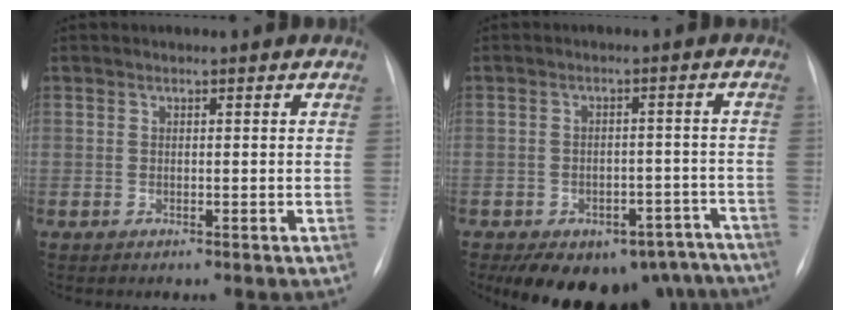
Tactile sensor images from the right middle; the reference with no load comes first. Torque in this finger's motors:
{"motor_torque": [1.10, -1.04, 0.52, 0.10]}